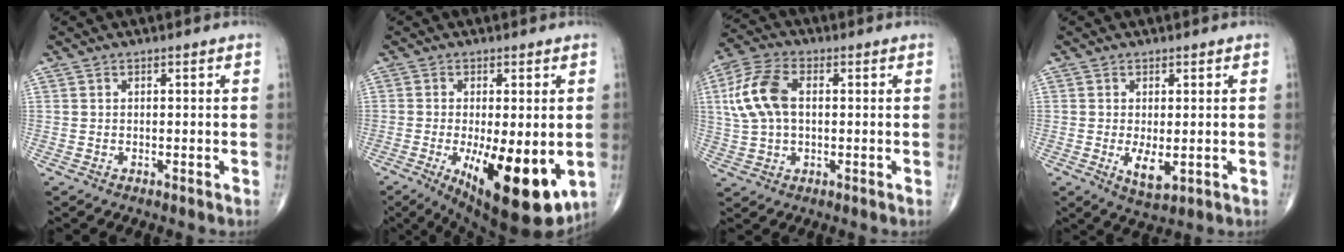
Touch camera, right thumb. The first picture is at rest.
{"total": 17.4, "force": [-4.5, 6.3, 15.5], "torque": [-0.207, -0.027, -0.048]}
{"total": 11.0, "force": [1.6, 6.5, 8.7], "torque": [-0.190, 0.019, 0.028]}
{"total": 4.3, "force": [-0.6, 1.8, 3.9], "torque": [-0.062, -0.012, -0.002]}